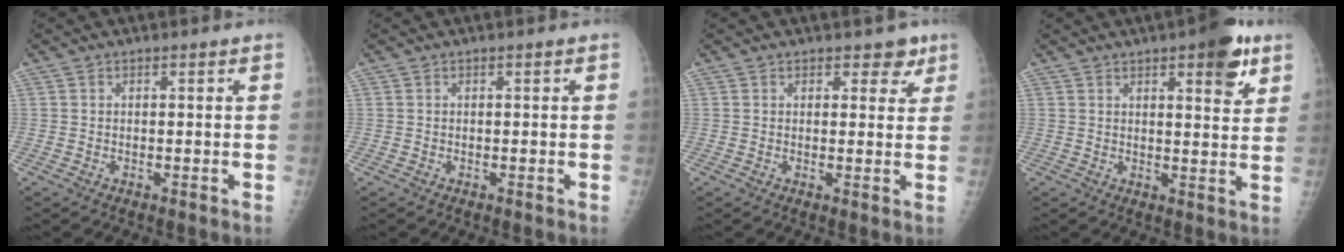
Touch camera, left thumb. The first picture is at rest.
{"total": 0.0}
{"total": 3.4, "force": [2.3, 2.2, 1.2], "torque": [0.014, -0.010, 0.026]}
{"total": 8.9, "force": [4.8, 2.9, 6.8], "torque": [-0.071, -0.020, 0.058]}